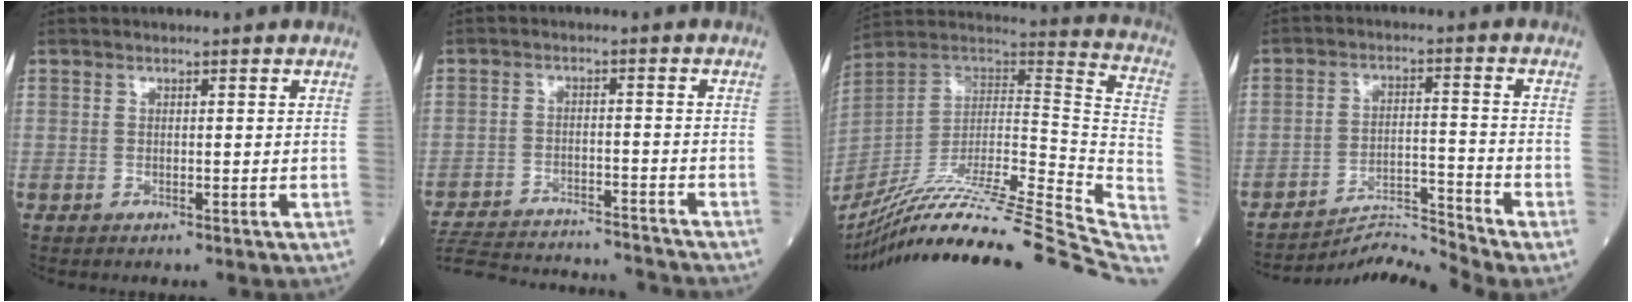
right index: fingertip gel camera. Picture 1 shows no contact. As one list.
[{"total": 19.7, "force": [-18.7, 2.2, 5.7], "torque": [-0.131, -0.014, -0.270]}, {"total": 39.3, "force": [-33.2, 2.2, 20.9], "torque": [-0.238, -0.055, -0.481]}, {"total": 7.7, "force": [-6.8, -3.4, -1.2], "torque": [0.008, 0.008, -0.121]}]